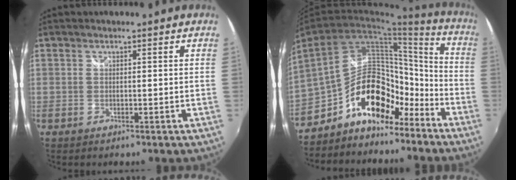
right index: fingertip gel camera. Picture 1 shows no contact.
{"total": 18.4, "force": [-12.5, 9.8, 9.3], "torque": [-0.154, 0.057, -0.187]}